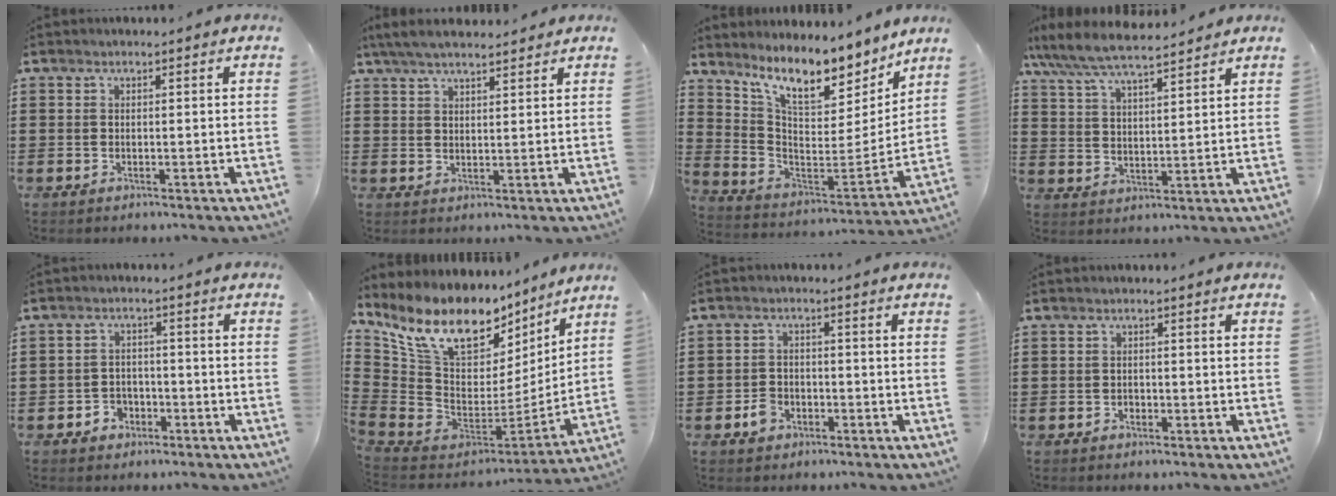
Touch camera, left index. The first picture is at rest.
{"total": 4.4, "force": [3.9, 0.9, 2.0], "torque": [-0.049, 0.000, 0.072]}
{"total": 10.9, "force": [9.1, 2.8, 5.2], "torque": [-0.125, -0.062, 0.158]}
{"total": 6.8, "force": [6.2, 0.7, 2.7], "torque": [-0.077, -0.030, 0.109]}
{"total": 2.8, "force": [-2.1, 1.8, 0.4], "torque": [-0.016, 0.006, -0.046]}
{"total": 13.7, "force": [10.3, 5.9, 6.9], "torque": [-0.175, -0.075, 0.180]}
{"total": 3.1, "force": [-1.7, 2.2, 1.3], "torque": [-0.033, 0.002, -0.035]}
{"total": 0.7, "force": [-0.5, 0.5, 0.1], "torque": [-0.006, 0.001, -0.012]}